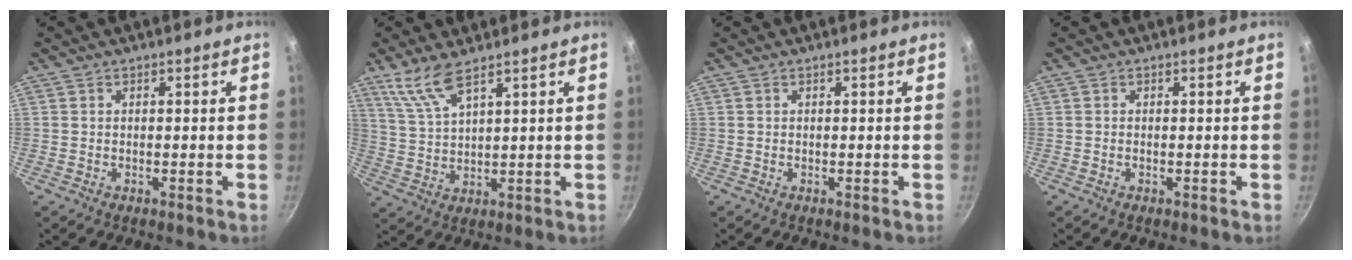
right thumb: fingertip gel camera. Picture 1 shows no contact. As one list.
[{"total": 6.9, "force": [5.0, 1.2, 4.7], "torque": [-0.100, -0.026, 0.115]}, {"total": 0.0}, {"total": 0.0}]